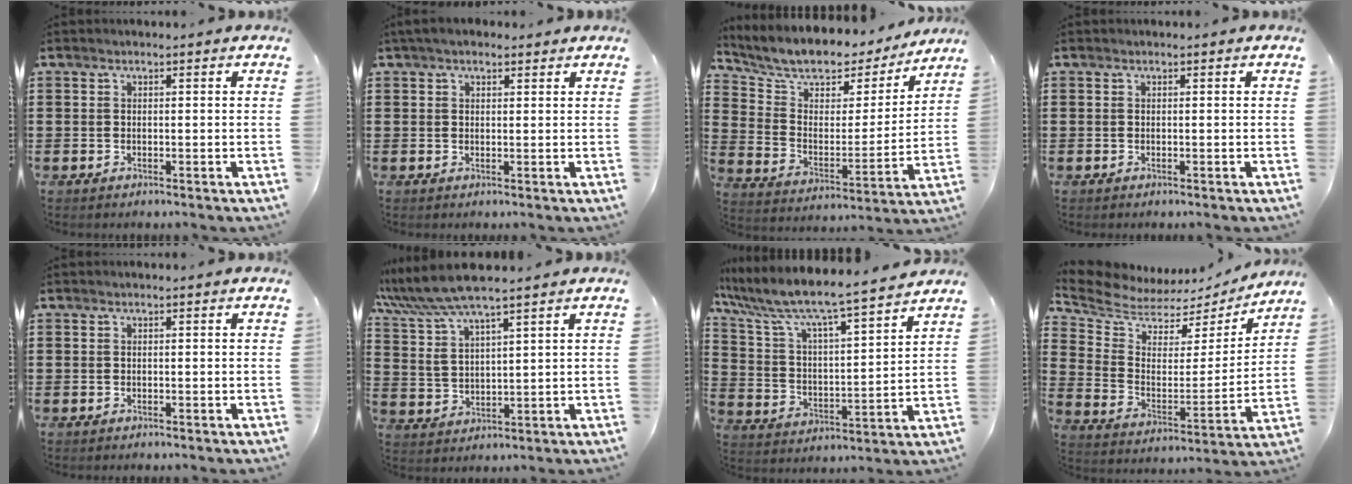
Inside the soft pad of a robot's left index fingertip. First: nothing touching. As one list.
[{"total": 2.5, "force": [1.8, 1.1, 1.3], "torque": [-0.030, 0.008, 0.032]}, {"total": 7.0, "force": [6.1, 3.1, 1.6], "torque": [-0.058, -0.051, 0.100]}, {"total": 0.0}, {"total": 0.0}, {"total": 7.4, "force": [6.1, 0.6, 4.2], "torque": [-0.100, -0.021, 0.110]}, {"total": 6.7, "force": [6.1, 0.1, 2.7], "torque": [-0.085, -0.052, 0.094]}, {"total": 5.5, "force": [5.1, 2.0, 0.2], "torque": [-0.045, -0.048, 0.084]}]